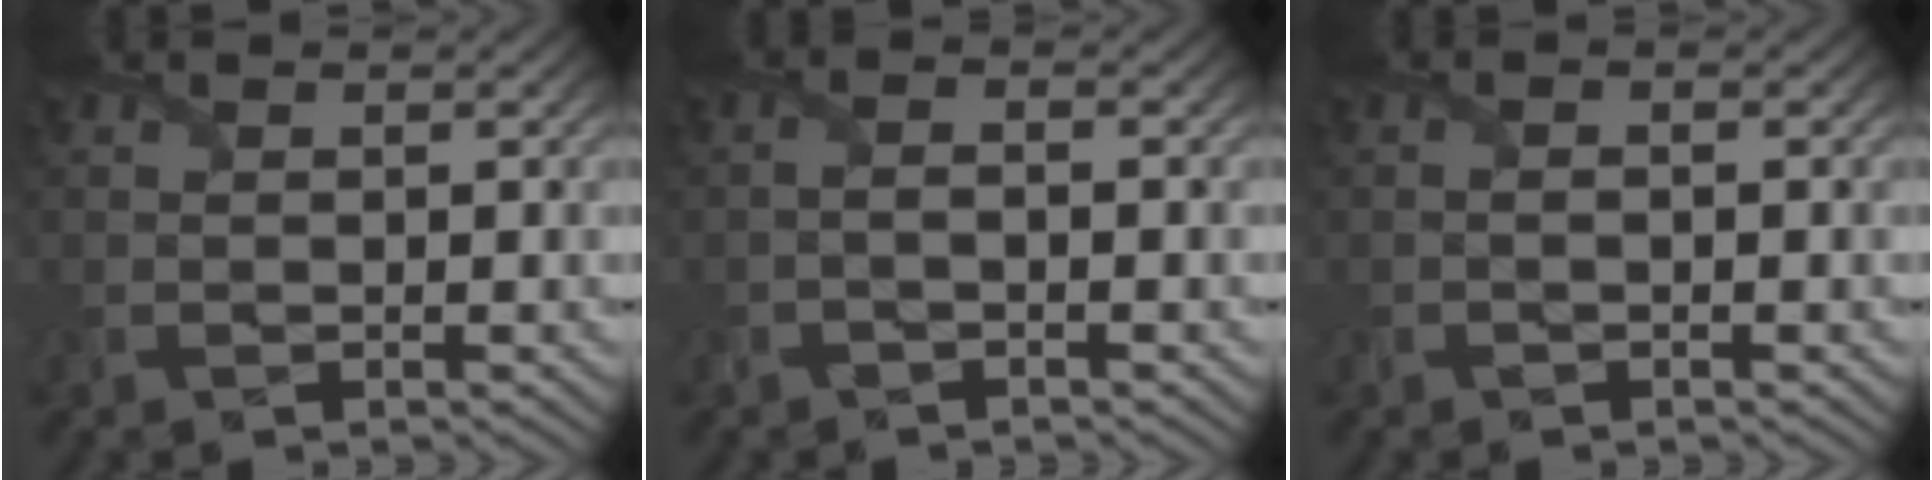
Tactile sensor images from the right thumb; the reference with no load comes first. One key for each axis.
{"total": 1.3, "fx": -0.8, "fy": 0.2, "fz": 1.0, "tx": -0.023, "ty": 0.003, "tz": -0.020}
{"total": 0.7, "fx": -0.3, "fy": 0.1, "fz": 0.6, "tx": -0.013, "ty": 0.000, "tz": -0.007}